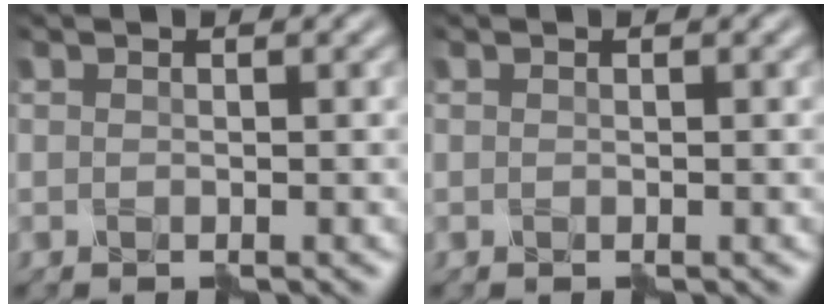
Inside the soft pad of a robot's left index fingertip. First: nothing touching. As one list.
[{"total": 0.0}]